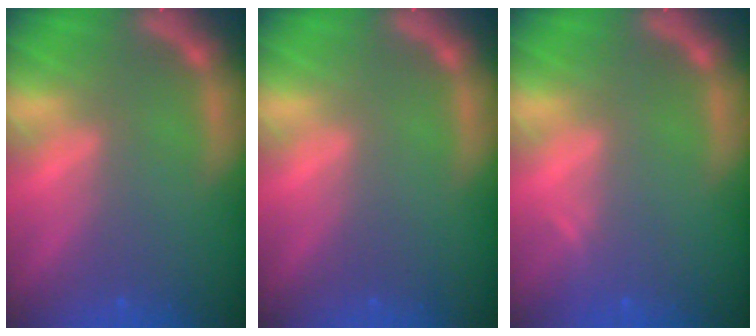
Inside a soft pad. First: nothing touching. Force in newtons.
{"total": 0.0}
{"total": 0.9}